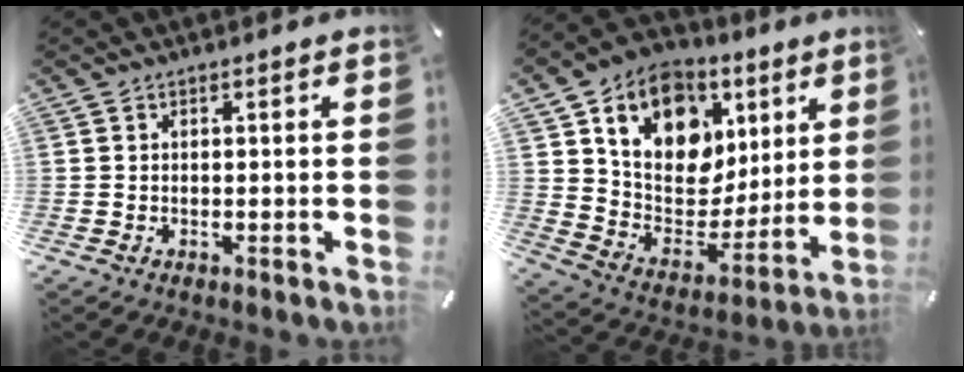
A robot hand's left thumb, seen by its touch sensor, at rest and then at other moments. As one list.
[{"total": 17.1, "force": [8.1, 12.6, 8.2], "torque": [-0.138, -0.039, 0.151]}]